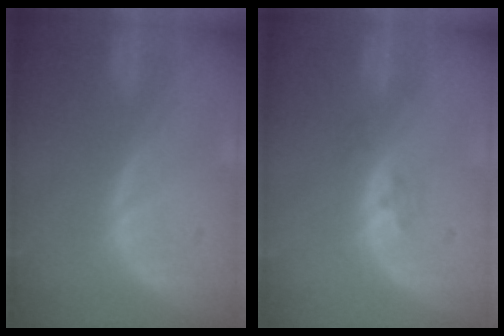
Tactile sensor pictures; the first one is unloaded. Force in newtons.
{"total": 2.1, "press": 1.8, "slide": 1.2}